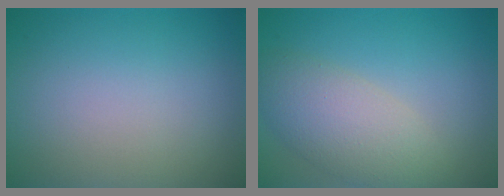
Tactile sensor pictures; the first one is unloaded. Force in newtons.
{"total": 5.0, "press": 5.0, "slide": 0.4}